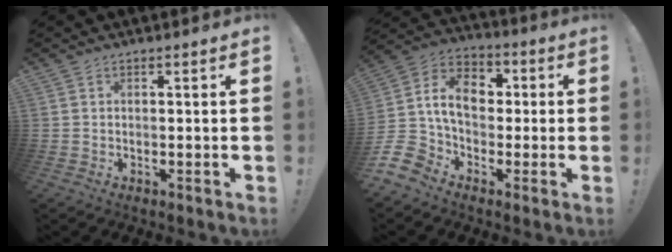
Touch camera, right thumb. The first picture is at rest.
{"total": 14.3, "force": [-0.1, 11.3, 8.7], "torque": [-0.166, 0.013, 0.004]}